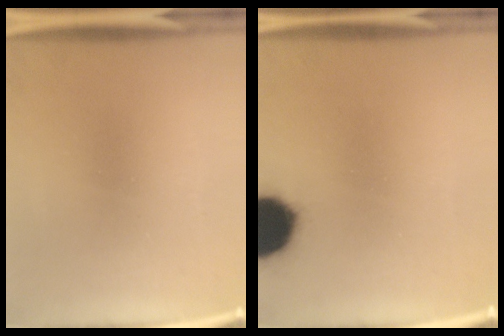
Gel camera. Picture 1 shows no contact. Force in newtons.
{"total": 17.8}